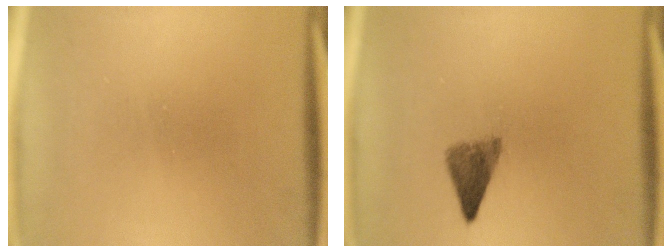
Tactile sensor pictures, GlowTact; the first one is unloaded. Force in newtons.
{"total": 3.5}